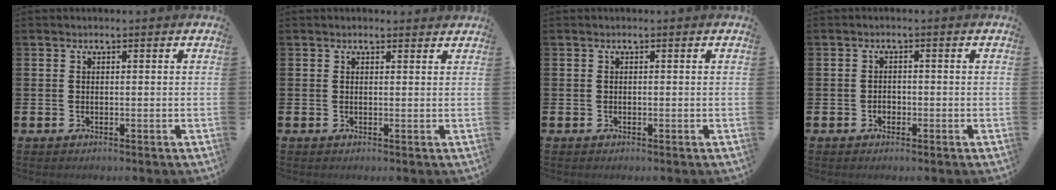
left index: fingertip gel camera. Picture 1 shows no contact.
{"total": 0.8, "force": [0.7, 0.2, 0.2], "torque": [0.005, 0.000, 0.012]}
{"total": 0.0}
{"total": 1.3, "force": [-0.6, 1.0, 0.5], "torque": [-0.010, 0.004, -0.015]}